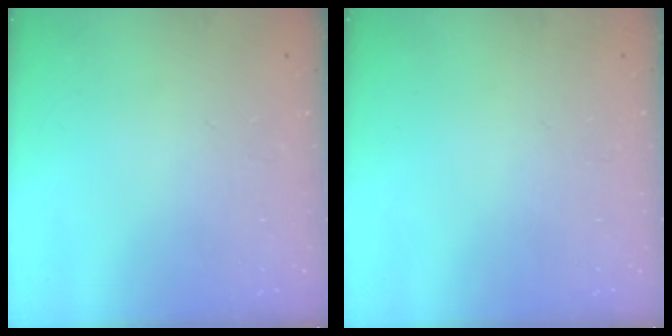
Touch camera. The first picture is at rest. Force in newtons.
{"total": 0.0}